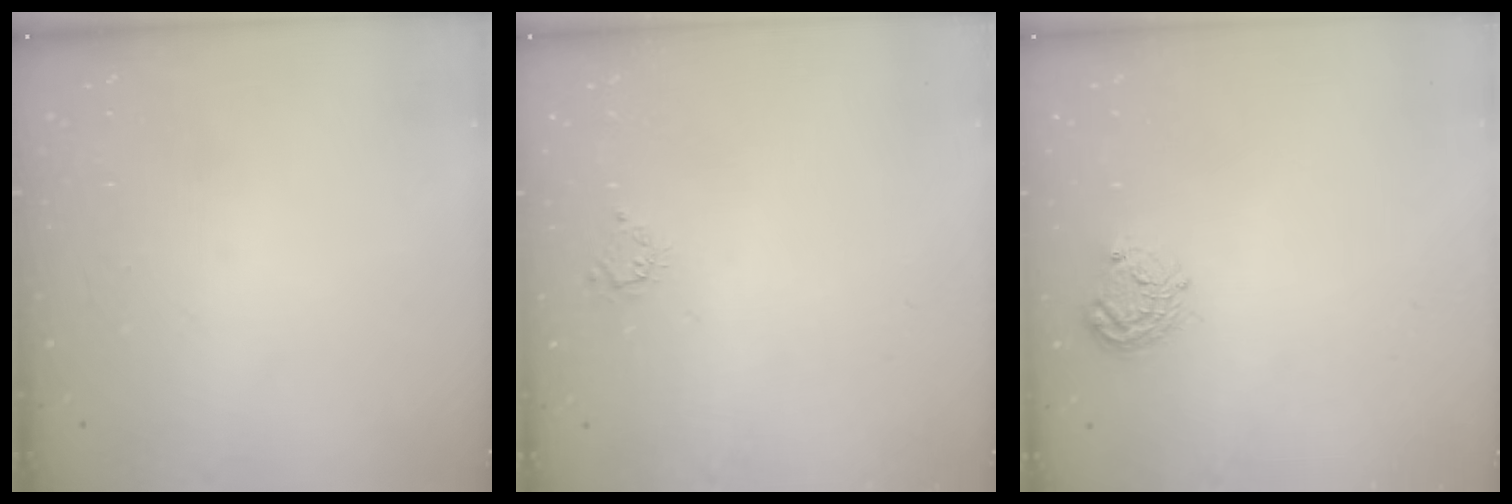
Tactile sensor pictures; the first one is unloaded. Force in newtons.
{"total": 3.3, "press": 3.3, "slide": 0.4}
{"total": 7.5, "press": 7.5, "slide": 0.5}